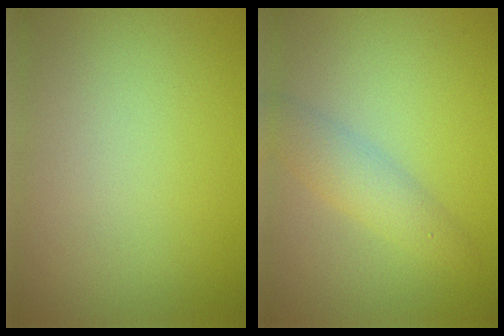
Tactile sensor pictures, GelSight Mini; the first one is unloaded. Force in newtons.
{"total": 2.8, "press": 2.8, "slide": 0.1}